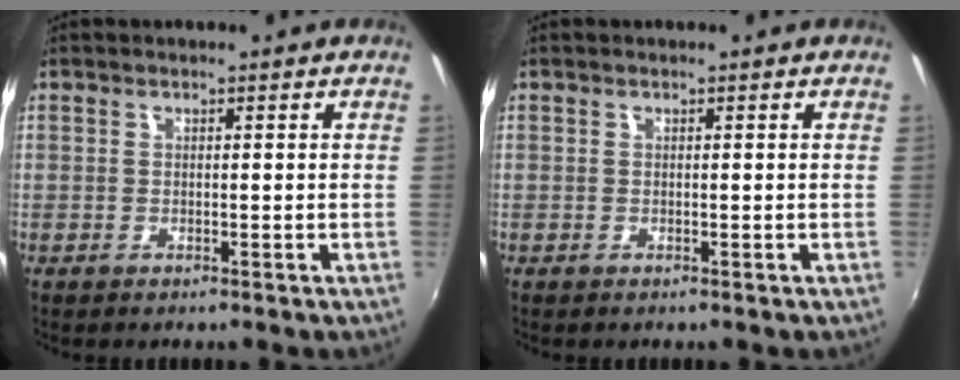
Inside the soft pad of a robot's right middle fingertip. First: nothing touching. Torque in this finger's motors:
{"motor_torque": [-0.02, 0.00, 0.00, 0.00]}